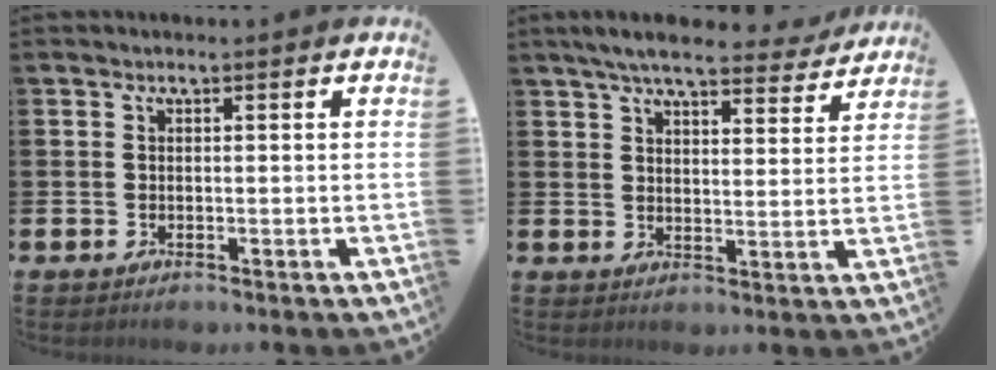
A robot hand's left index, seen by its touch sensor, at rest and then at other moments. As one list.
[{"total": 6.7, "force": [6.2, 1.1, 2.4], "torque": [-0.053, -0.031, 0.107]}]